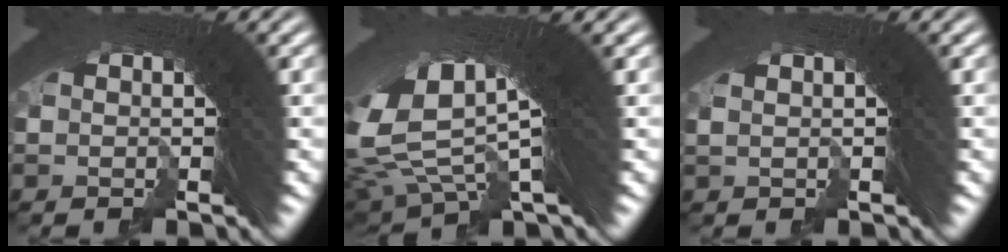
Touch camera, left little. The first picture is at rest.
{"total": 12.7, "force": [4.4, 7.1, 9.6], "torque": [-0.188, 0.005, 0.071]}
{"total": 1.4, "force": [0.7, -0.5, 1.0], "torque": [0.008, 0.016, 0.011]}